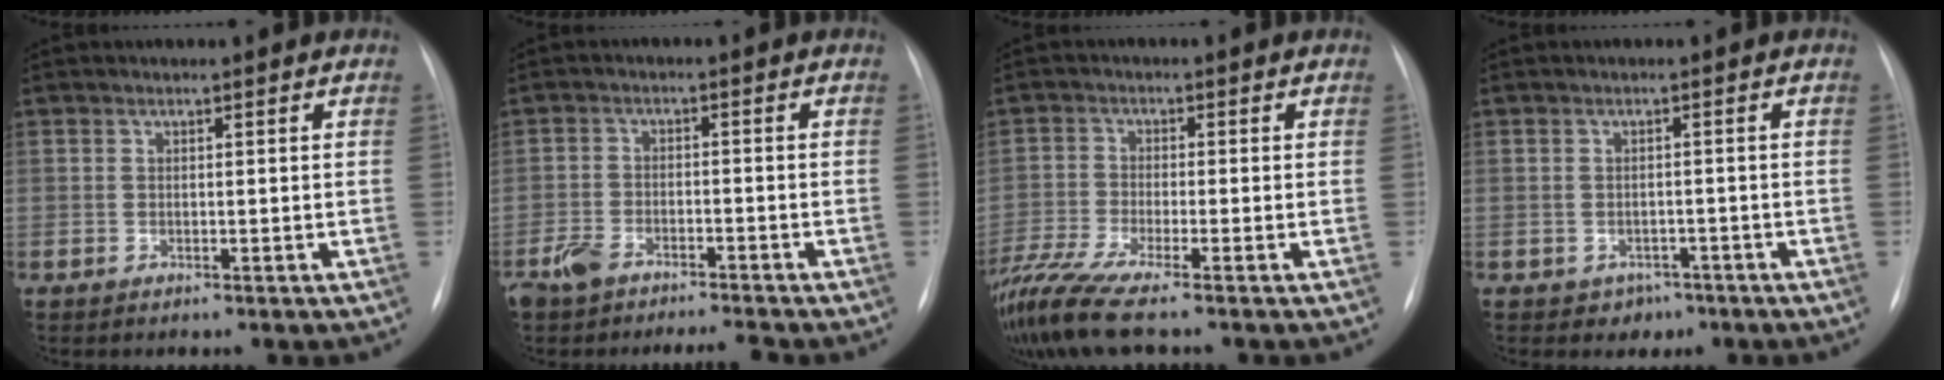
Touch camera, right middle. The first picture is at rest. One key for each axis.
{"total": 5.6, "fx": -4.7, "fy": 1.5, "fz": 2.7, "tx": -0.058, "ty": -0.006, "tz": -0.085}
{"total": 9.1, "fx": -7.3, "fy": -0.4, "fz": 5.4, "tx": -0.111, "ty": -0.027, "tz": -0.136}
{"total": 2.6, "fx": -1.5, "fy": 2.1, "fz": 0.3, "tx": -0.003, "ty": 0.012, "tz": -0.012}